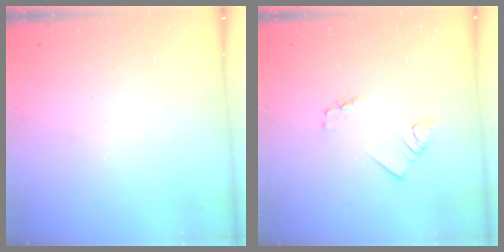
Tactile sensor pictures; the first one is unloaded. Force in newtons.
{"total": 1.2, "press": 1.2, "slide": 0.0}